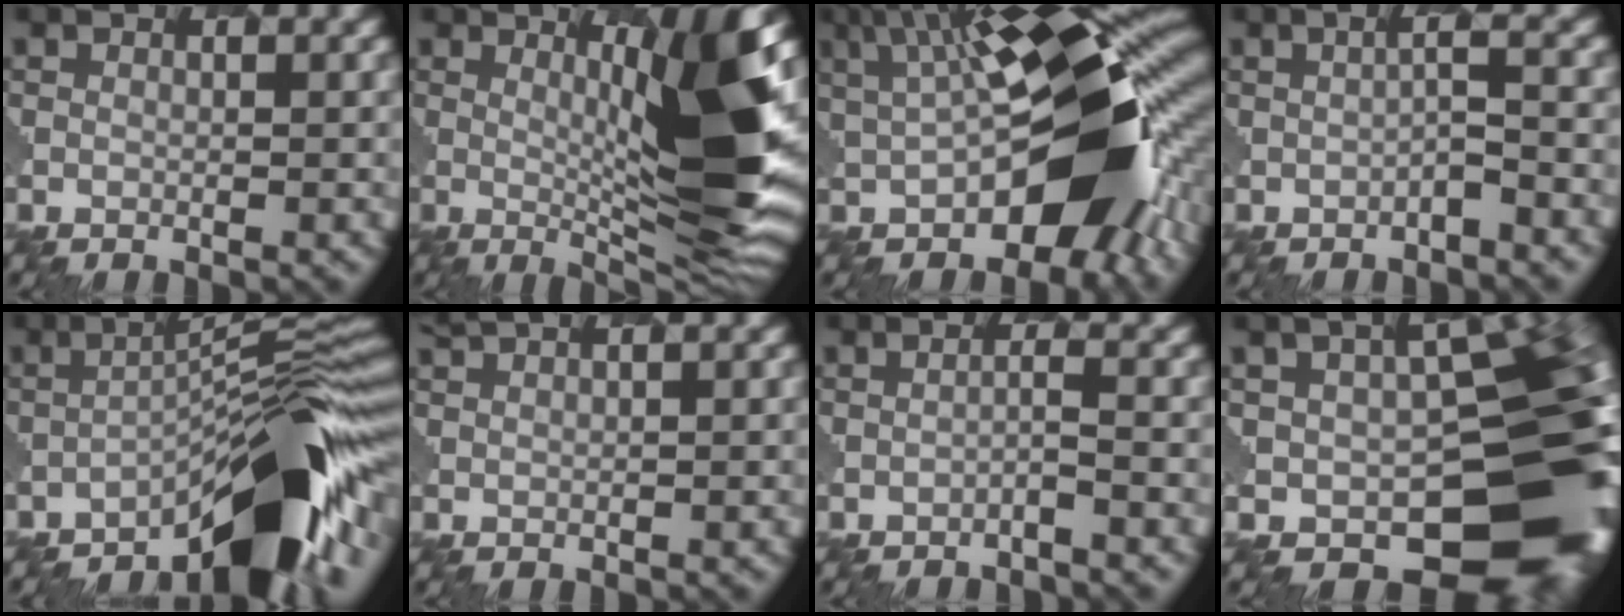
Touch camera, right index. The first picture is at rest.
{"total": 8.1, "force": [2.2, 0.2, 7.8], "torque": [-0.142, -0.005, 0.031]}
{"total": 15.0, "force": [2.4, 7.8, 12.6], "torque": [-0.202, 0.001, 0.026]}
{"total": 0.7, "force": [-0.4, -0.6, -0.1], "torque": [-0.032, 0.004, -0.019]}
{"total": 8.6, "force": [-6.2, 0.8, 5.9], "torque": [-0.104, 0.014, -0.120]}
{"total": 3.6, "force": [2.0, 1.5, 2.6], "torque": [-0.045, 0.016, 0.028]}
{"total": 1.3, "force": [-0.8, -0.7, -0.7], "torque": [-0.016, 0.003, -0.027]}
{"total": 13.0, "force": [-3.0, 9.1, 8.9], "torque": [-0.113, -0.030, -0.033]}